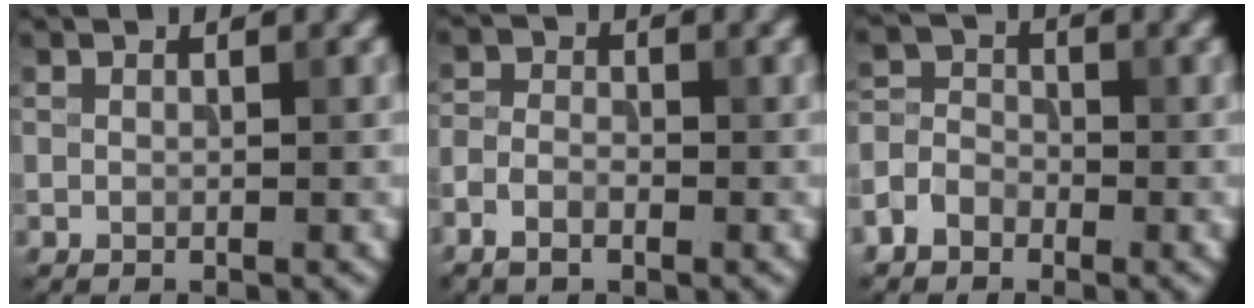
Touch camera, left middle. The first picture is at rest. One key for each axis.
{"total": 2.5, "fx": -1.5, "fy": 1.4, "fz": 1.5, "tx": -0.029, "ty": 0.001, "tz": -0.037}
{"total": 3.1, "fx": -1.8, "fy": 2.2, "fz": 1.2, "tx": -0.025, "ty": 0.004, "tz": -0.043}